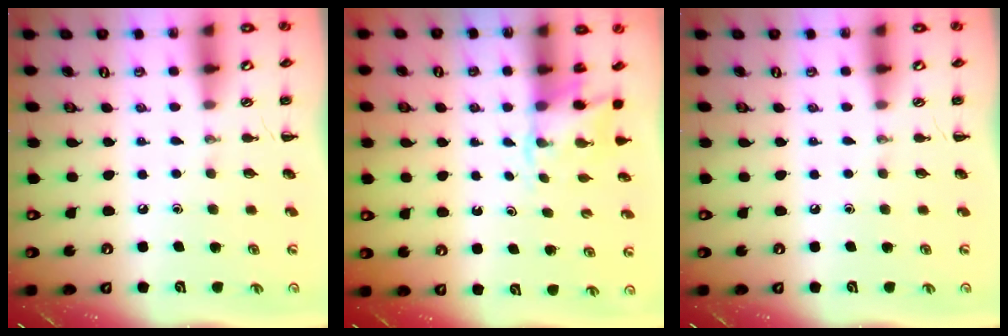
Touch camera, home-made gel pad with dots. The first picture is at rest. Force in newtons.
{"total": 2.8, "press": 2.6, "slide": 1.0}
{"total": 0.0}